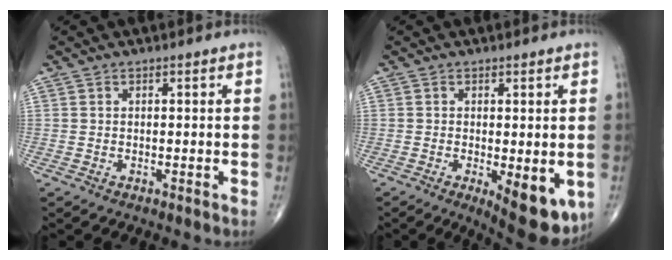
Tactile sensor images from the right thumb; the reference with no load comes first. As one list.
[{"total": 9.2, "force": [-2.5, 3.5, 8.1], "torque": [-0.099, -0.019, -0.027]}]